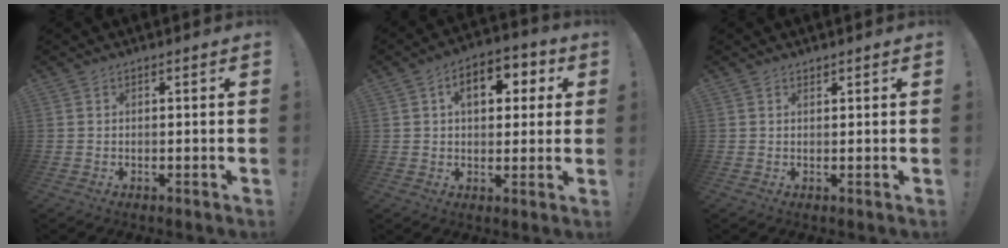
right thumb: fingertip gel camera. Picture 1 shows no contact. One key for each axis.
{"total": 10.1, "fx": 2.6, "fy": 6.6, "fz": 7.2, "tx": -0.098, "ty": 0.008, "tz": 0.040}
{"total": 0.8, "fx": 0.8, "fy": 0.3, "fz": 0.0, "tx": 0.001, "ty": -0.002, "tz": 0.016}